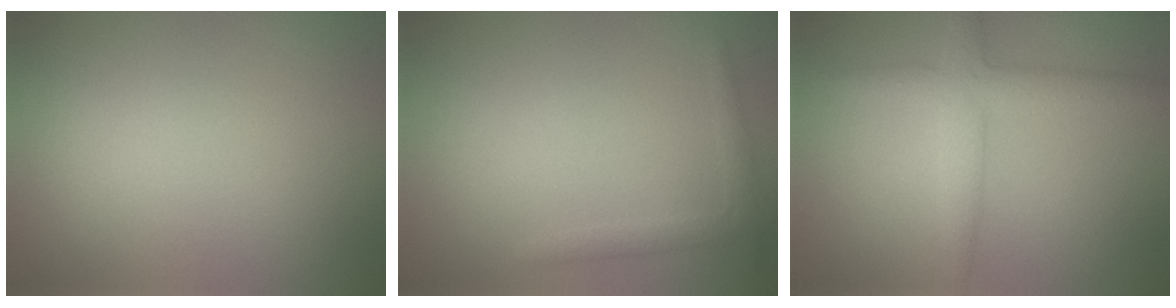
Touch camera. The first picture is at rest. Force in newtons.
{"total": 1.5, "press": 1.5, "slide": 0.1}
{"total": 3.7, "press": 3.7, "slide": 0.0}